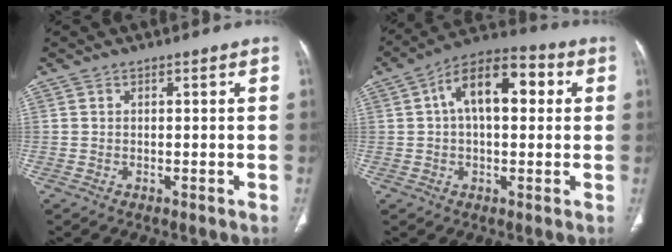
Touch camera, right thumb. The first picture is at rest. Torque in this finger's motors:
{"motor_torque": [1.38, 3.63, 0.82, -0.93, 0.11]}